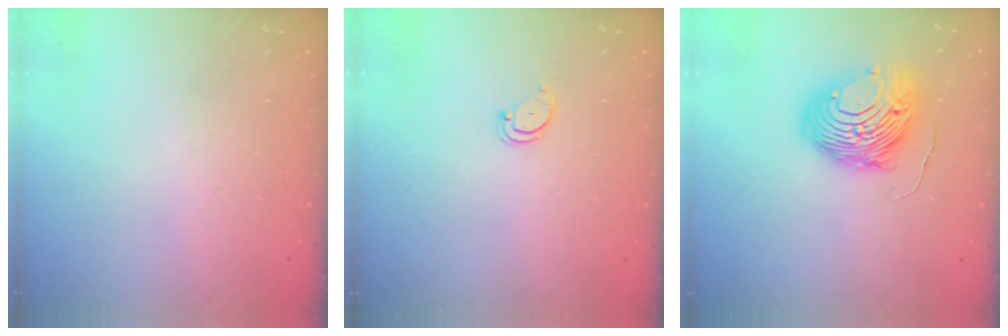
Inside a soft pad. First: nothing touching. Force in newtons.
{"total": 2.4, "press": 2.4, "slide": 0.2}
{"total": 13.1, "press": 13.0, "slide": 1.2}